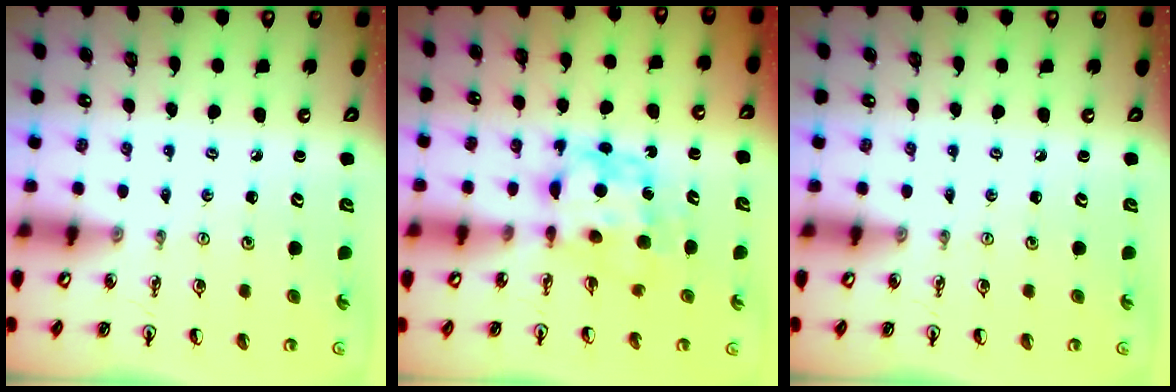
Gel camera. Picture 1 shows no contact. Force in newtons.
{"total": 6.7, "press": 6.7, "slide": 0.2}
{"total": 0.0}